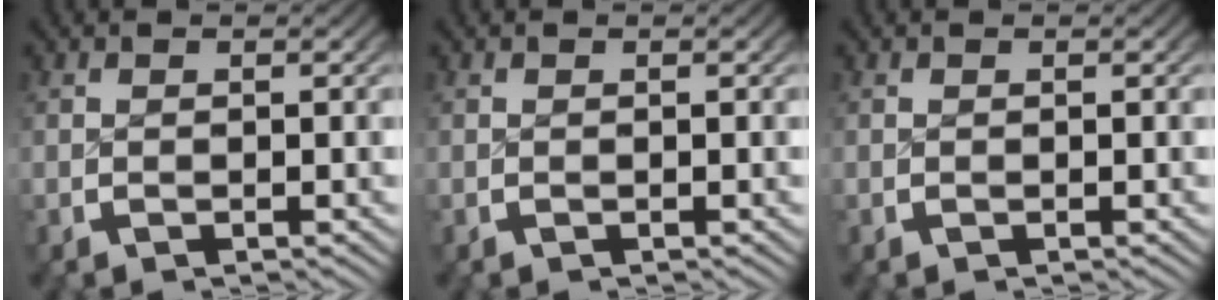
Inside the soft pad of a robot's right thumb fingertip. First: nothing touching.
{"total": 0.0}
{"total": 0.0}